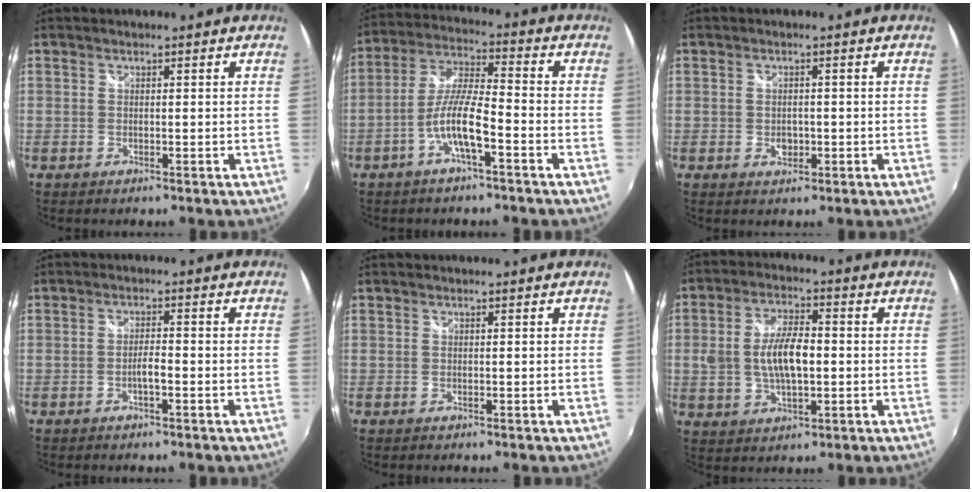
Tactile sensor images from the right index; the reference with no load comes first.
{"total": 8.5, "force": [-4.0, 1.3, 7.4], "torque": [-0.158, 0.006, -0.076]}
{"total": 2.5, "force": [-0.6, 1.9, 1.5], "torque": [-0.025, -0.002, -0.009]}
{"total": 2.1, "force": [-1.0, 0.3, 1.8], "torque": [-0.036, 0.002, -0.020]}
{"total": 0.0}
{"total": 9.8, "force": [-0.4, 4.8, 8.5], "torque": [-0.165, 0.005, -0.002]}